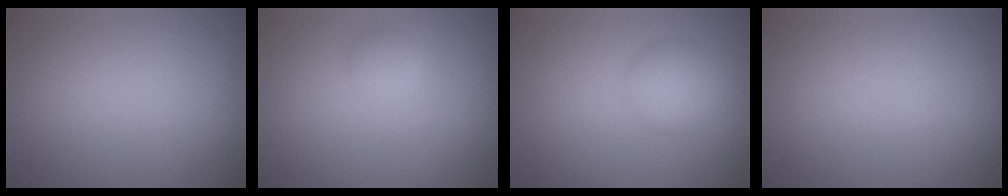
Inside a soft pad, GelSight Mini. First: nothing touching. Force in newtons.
{"total": 1.1, "press": 1.1, "slide": 0.1}
{"total": 2.9, "press": 2.9, "slide": 0.2}
{"total": 0.0}